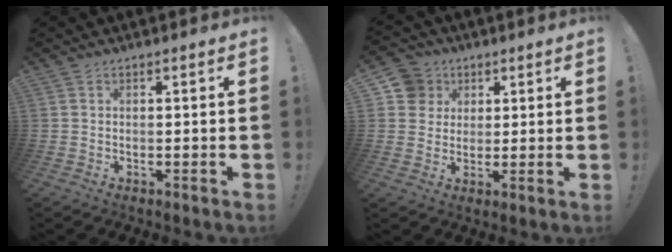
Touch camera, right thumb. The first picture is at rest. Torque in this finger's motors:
{"motor_torque": [-0.04, 0.17, 0.07, -0.10, -0.01]}